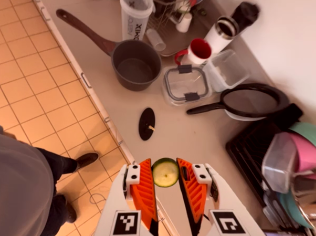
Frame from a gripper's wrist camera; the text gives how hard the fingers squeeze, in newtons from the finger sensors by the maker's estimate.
{"total": 9.3, "left": 9.1, "right": 9.5}